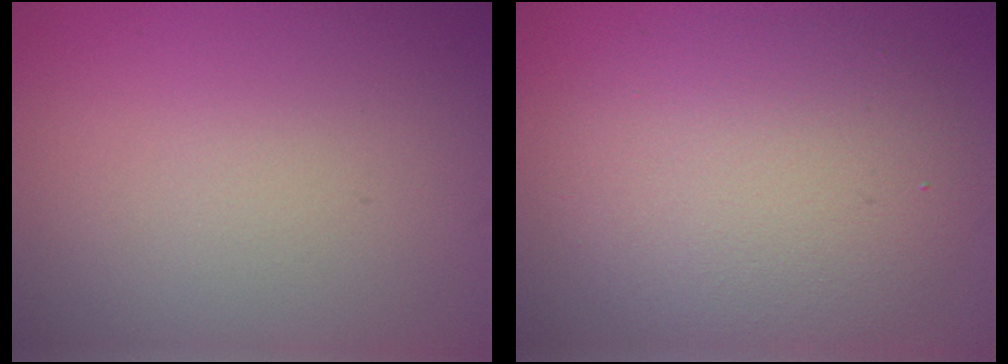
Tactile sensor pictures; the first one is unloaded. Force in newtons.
{"total": 7.1, "press": 7.1, "slide": 0.6}